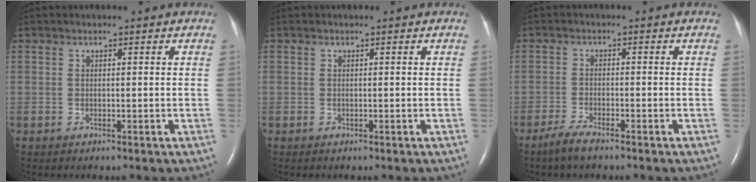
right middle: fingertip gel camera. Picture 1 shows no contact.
{"total": 0.0}
{"total": 3.4, "force": [-2.7, 0.3, 2.0], "torque": [-0.054, -0.008, -0.054]}